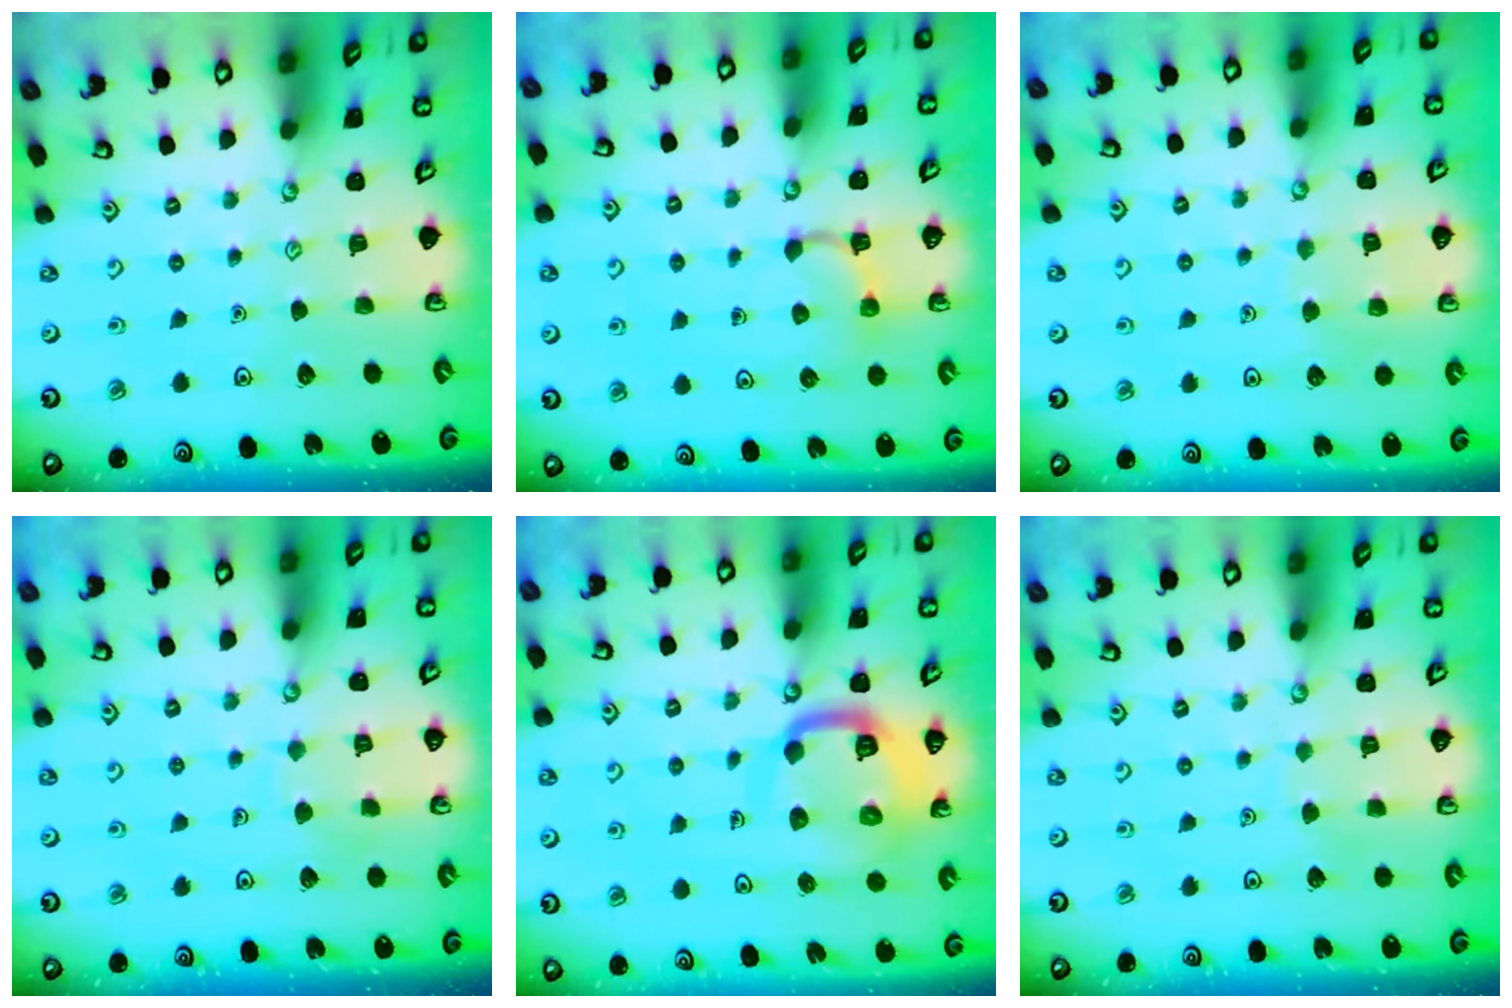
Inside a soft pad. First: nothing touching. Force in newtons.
{"total": 3.0, "press": 2.9, "slide": 0.7}
{"total": 5.5, "press": 5.5, "slide": 0.5}
{"total": 5.6, "press": 5.6, "slide": 0.3}
{"total": 14.3, "press": 14.1, "slide": 1.8}
{"total": 2.7, "press": 2.7, "slide": 0.2}